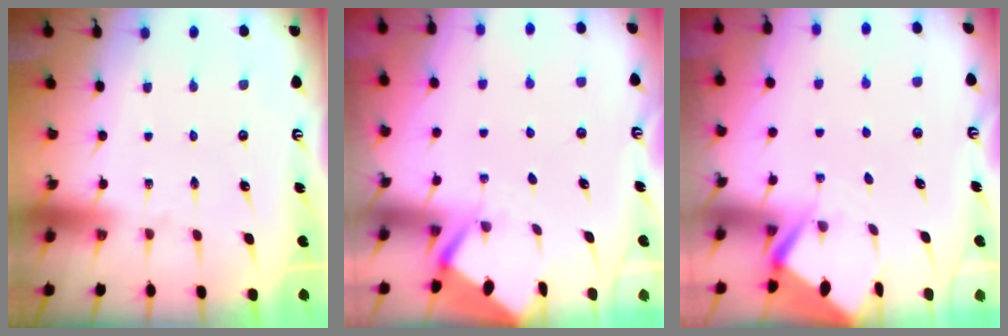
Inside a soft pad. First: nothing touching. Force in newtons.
{"total": 2.6, "press": 2.6, "slide": 0.4}
{"total": 3.6, "press": 3.6, "slide": 0.3}